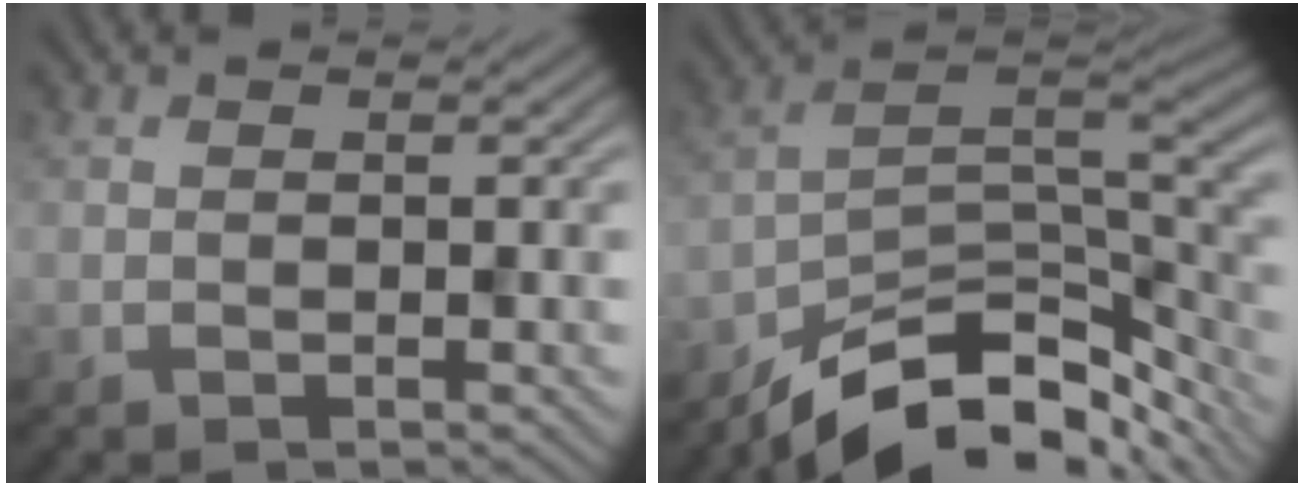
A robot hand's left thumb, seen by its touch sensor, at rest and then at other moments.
{"total": 12.8, "force": [-9.9, 4.7, 6.7], "torque": [-0.115, -0.005, -0.165]}